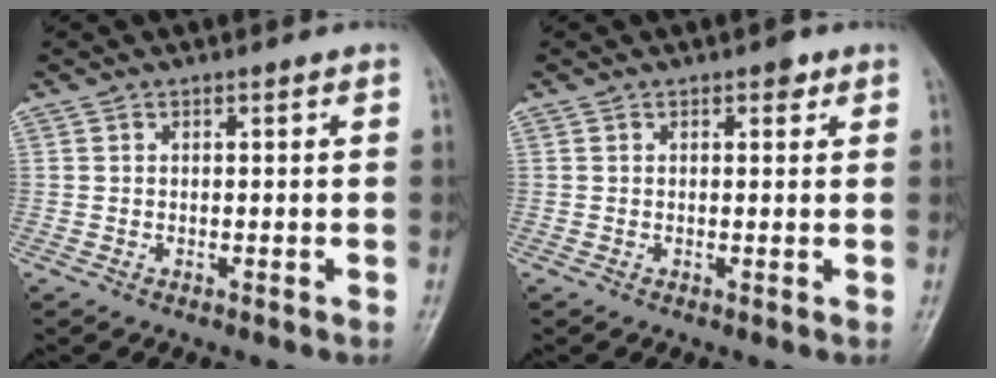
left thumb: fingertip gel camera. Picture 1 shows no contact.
{"total": 1.7, "force": [0.9, 1.0, 1.0], "torque": [-0.002, -0.001, 0.008]}